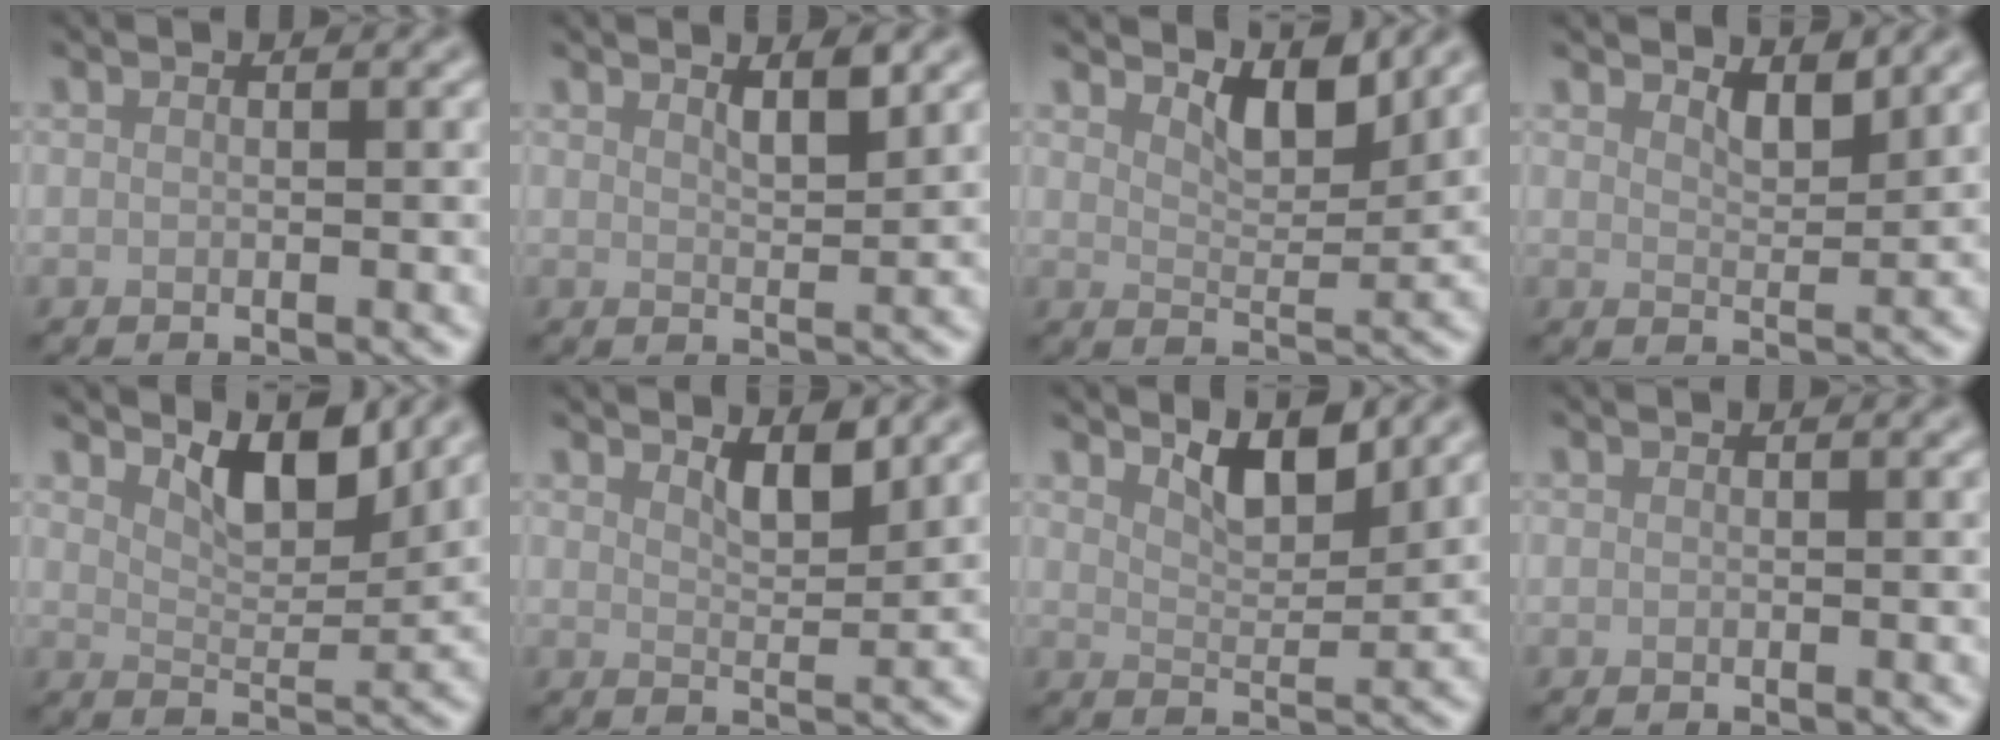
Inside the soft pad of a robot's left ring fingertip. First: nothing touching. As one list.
[{"total": 2.1, "force": [1.6, 0.4, 1.4], "torque": [-0.019, -0.002, 0.026]}, {"total": 3.7, "force": [2.7, 1.2, 2.2], "torque": [-0.044, -0.009, 0.042]}, {"total": 2.3, "force": [1.9, 0.5, 1.2], "torque": [-0.022, -0.007, 0.029]}, {"total": 4.7, "force": [3.3, 1.6, 3.0], "torque": [-0.057, -0.008, 0.051]}, {"total": 2.6, "force": [1.8, 0.7, 1.7], "torque": [-0.031, -0.007, 0.030]}, {"total": 3.9, "force": [2.8, 1.2, 2.4], "torque": [-0.047, -0.007, 0.045]}, {"total": 0.0}]